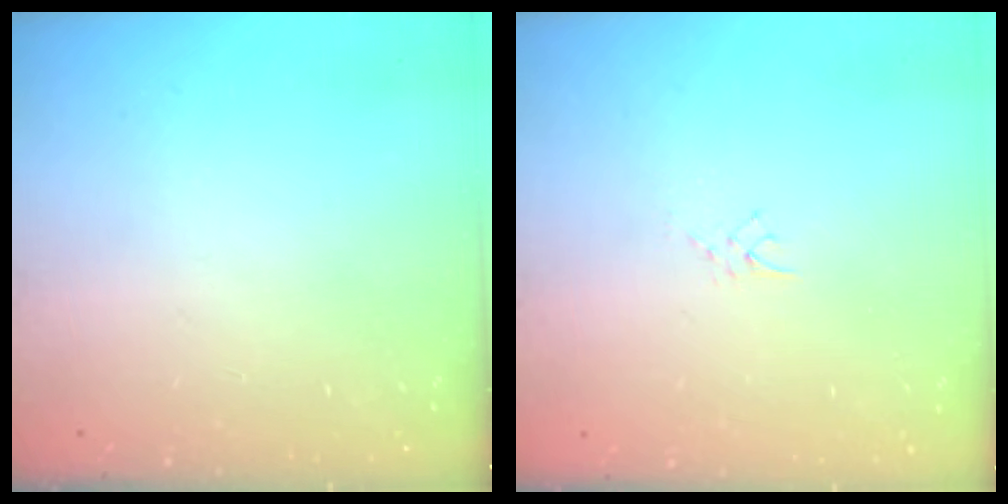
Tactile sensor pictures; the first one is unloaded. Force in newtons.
{"total": 2.4, "press": 2.4, "slide": 0.4}